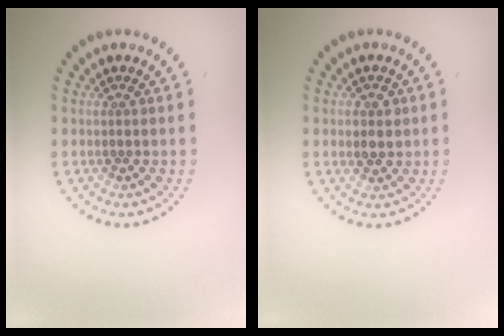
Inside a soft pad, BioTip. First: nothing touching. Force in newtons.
{"total": 1.9, "press": 1.9, "slide": 0.3}